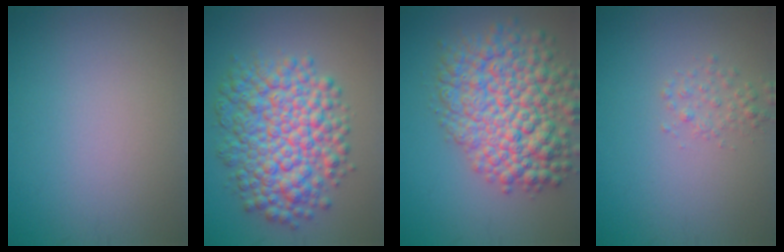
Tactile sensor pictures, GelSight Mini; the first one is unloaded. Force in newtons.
{"total": 8.9, "press": 8.9, "slide": 0.2}
{"total": 9.8, "press": 9.8, "slide": 0.4}
{"total": 1.4, "press": 1.4, "slide": 0.1}